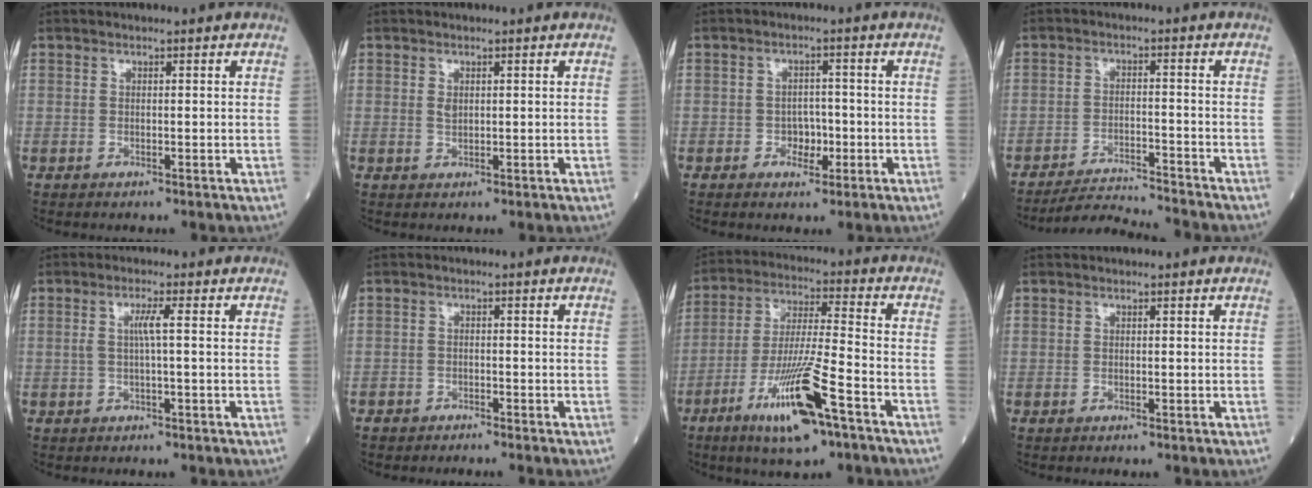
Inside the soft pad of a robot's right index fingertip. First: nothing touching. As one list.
[{"total": 1.2, "force": [0.4, 0.7, 0.9], "torque": [-0.014, -0.004, 0.010]}, {"total": 3.3, "force": [-1.0, 2.2, 2.1], "torque": [-0.025, 0.006, -0.015]}, {"total": 7.7, "force": [-7.5, -1.5, 0.5], "torque": [-0.009, -0.006, -0.132]}, {"total": 2.5, "force": [0.2, -0.3, 2.5], "torque": [-0.051, 0.002, 0.002]}, {"total": 2.2, "force": [-2.0, 0.8, 0.4], "torque": [-0.011, -0.001, -0.030]}, {"total": 14.0, "force": [-7.3, 1.4, 11.9], "torque": [-0.229, -0.020, -0.129]}, {"total": 0.0}]